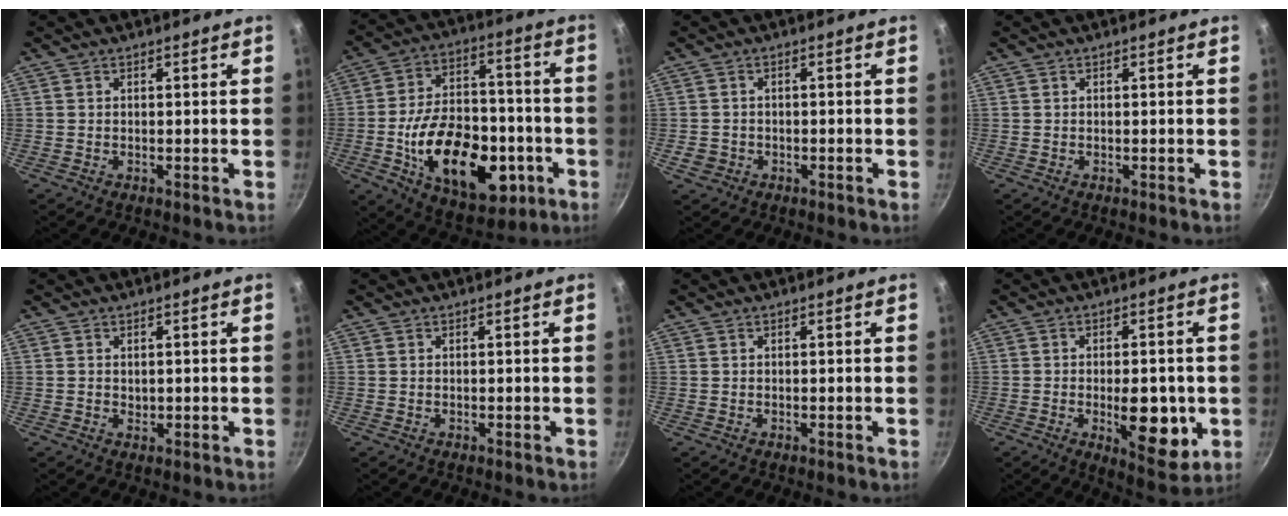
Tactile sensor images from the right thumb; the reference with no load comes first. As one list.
[{"total": 24.8, "force": [-6.7, 14.9, 18.6], "torque": [-0.267, 0.036, -0.091]}, {"total": 2.7, "force": [-1.0, 2.3, 1.0], "torque": [-0.016, 0.013, -0.009]}, {"total": 0.0}, {"total": 0.9, "force": [0.2, 0.7, 0.4], "torque": [-0.004, -0.001, 0.004]}, {"total": 0.0}, {"total": 0.0}, {"total": 12.3, "force": [-2.3, 5.7, 10.6], "torque": [-0.110, -0.012, -0.024]}]